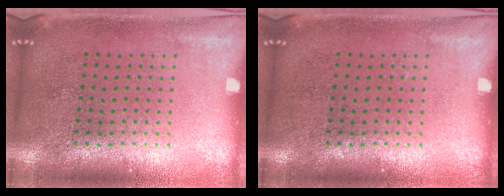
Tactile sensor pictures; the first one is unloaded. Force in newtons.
{"total": 0.0}